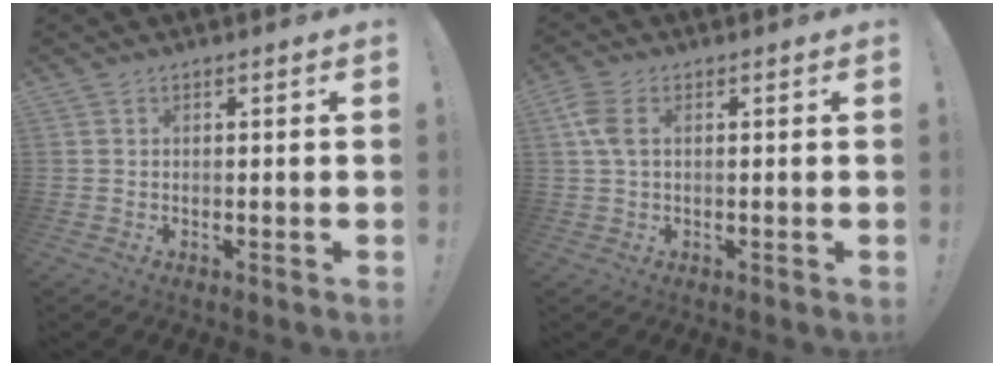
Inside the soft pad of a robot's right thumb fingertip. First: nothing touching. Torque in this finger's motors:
{"motor_torque": [0.00, 0.10, 0.62, -0.04, 0.20]}